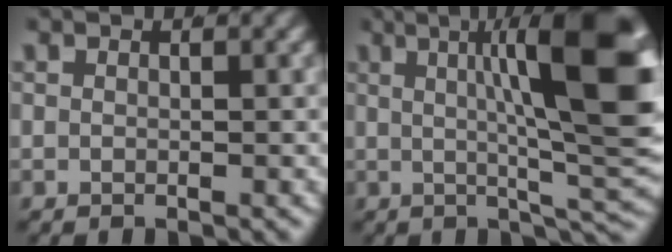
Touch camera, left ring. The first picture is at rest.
{"total": 15.0, "force": [3.1, 4.4, 14.0], "torque": [-0.148, 0.017, 0.040]}